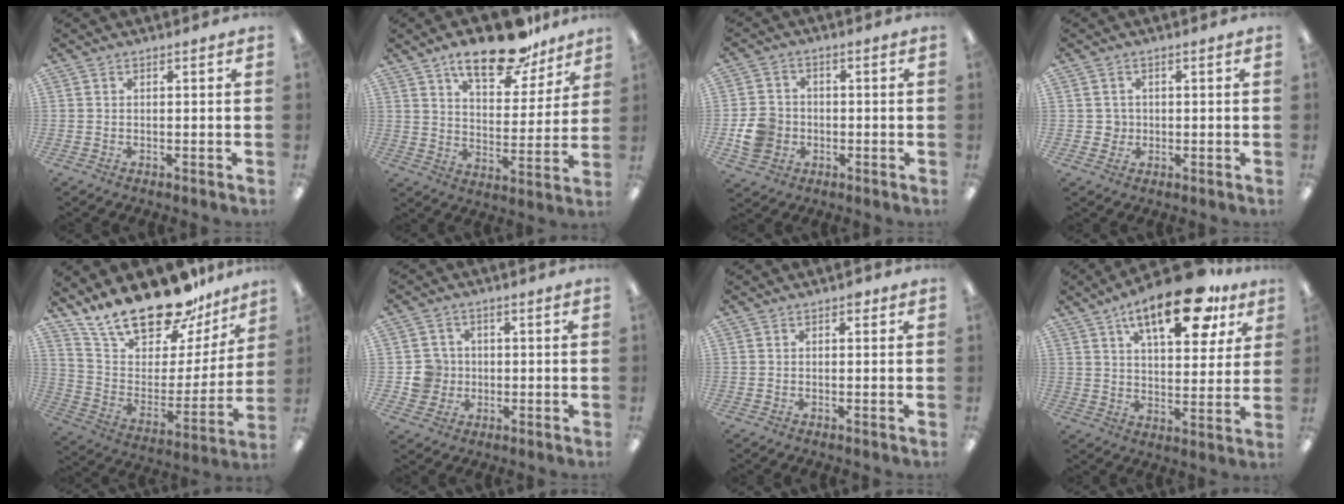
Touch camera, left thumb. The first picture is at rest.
{"total": 17.2, "force": [12.6, 6.7, 9.6], "torque": [-0.142, -0.069, 0.213]}
{"total": 7.4, "force": [-1.8, 6.5, 2.9], "torque": [-0.055, 0.011, -0.030]}
{"total": 2.3, "force": [0.1, 2.3, 0.2], "torque": [-0.001, 0.002, -0.003]}
{"total": 22.1, "force": [18.6, 7.9, 8.9], "torque": [-0.153, -0.134, 0.328]}
{"total": 6.2, "force": [-0.5, 6.1, 1.0], "torque": [-0.022, 0.010, -0.006]}
{"total": 0.9, "force": [0.5, 0.5, 0.5], "torque": [-0.003, 0.000, 0.006]}
{"total": 19.3, "force": [11.2, 7.8, 13.7], "torque": [-0.194, -0.050, 0.175]}